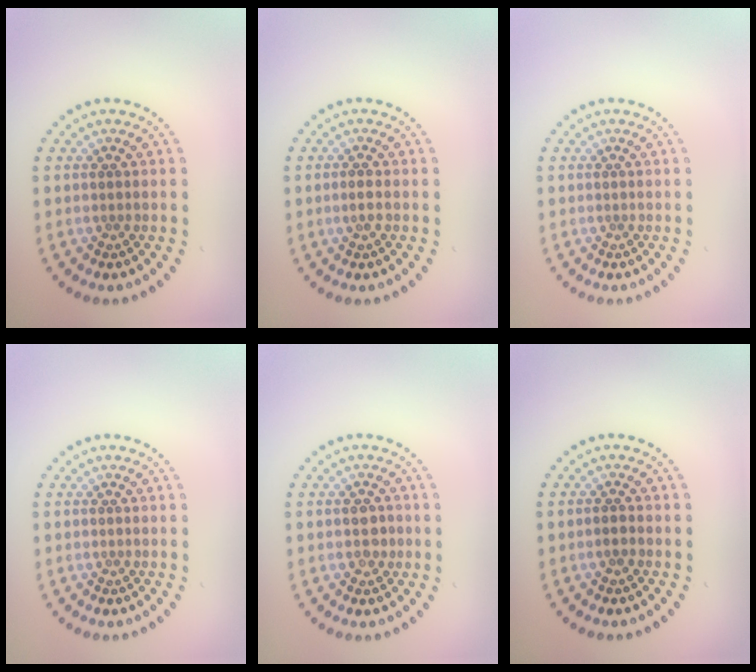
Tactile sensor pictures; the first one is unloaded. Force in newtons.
{"total": 0.9, "press": 0.8, "slide": 0.3}
{"total": 0.0}
{"total": 0.0}
{"total": 1.6, "press": 1.6, "slide": 0.1}
{"total": 0.9, "press": 0.9, "slide": 0.4}